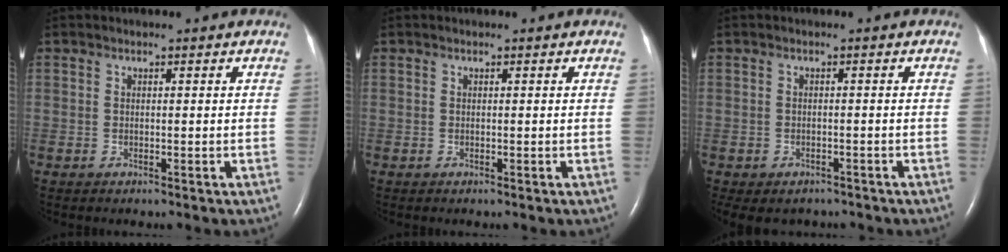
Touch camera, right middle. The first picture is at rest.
{"total": 0.0}
{"total": 5.7, "force": [-4.5, 3.3, 1.3], "torque": [-0.018, 0.005, -0.055]}